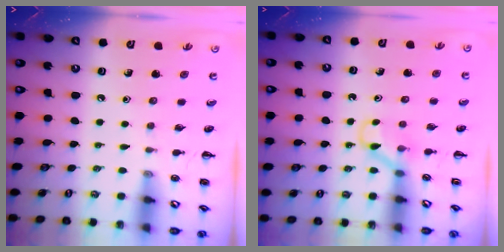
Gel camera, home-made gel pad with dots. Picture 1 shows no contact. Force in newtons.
{"total": 5.5, "press": 5.3, "slide": 1.3}